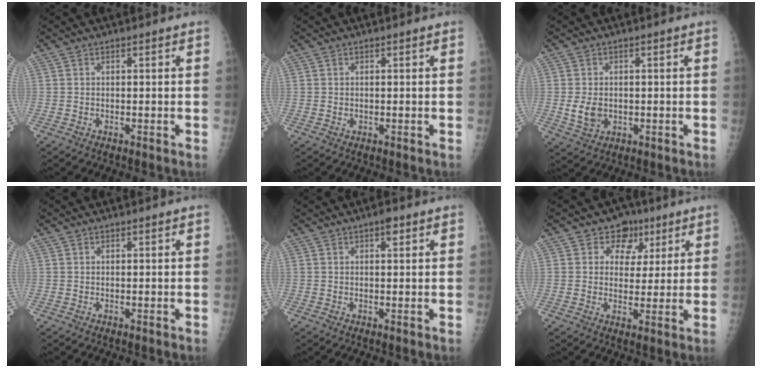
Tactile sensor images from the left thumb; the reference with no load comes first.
{"total": 0.6, "force": [0.1, 0.5, 0.2], "torque": [-0.001, 0.000, 0.003]}
{"total": 4.5, "force": [-0.2, 3.4, 2.9], "torque": [-0.043, -0.006, 0.005]}
{"total": 0.0}
{"total": 1.9, "force": [1.1, 0.8, 1.4], "torque": [-0.015, -0.003, 0.014]}
{"total": 7.2, "force": [3.7, 5.9, 1.9], "torque": [0.010, -0.007, 0.051]}